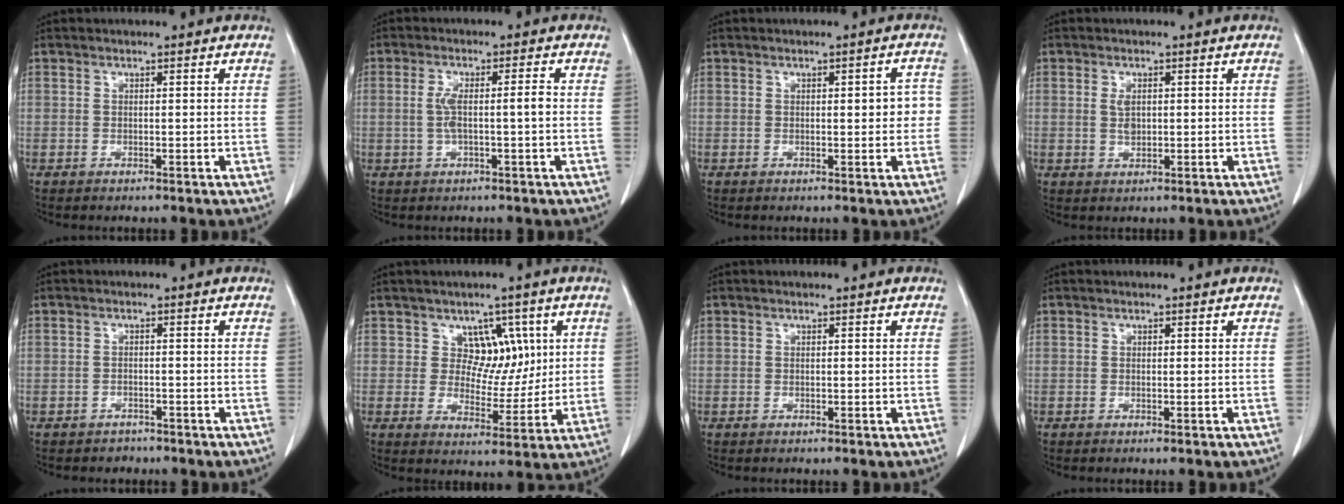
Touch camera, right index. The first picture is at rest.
{"total": 4.5, "force": [-0.3, 0.3, 4.4], "torque": [-0.093, 0.011, -0.002]}
{"total": 3.3, "force": [0.1, 1.2, 3.0], "torque": [-0.029, 0.006, 0.000]}
{"total": 2.2, "force": [0.3, 1.2, 1.9], "torque": [-0.036, 0.000, 0.007]}
{"total": 1.9, "force": [-1.6, 1.1, 0.0], "torque": [-0.013, 0.001, -0.024]}
{"total": 6.1, "force": [2.5, 4.8, 2.9], "torque": [-0.026, 0.008, 0.042]}
{"total": 0.0}
{"total": 0.0}